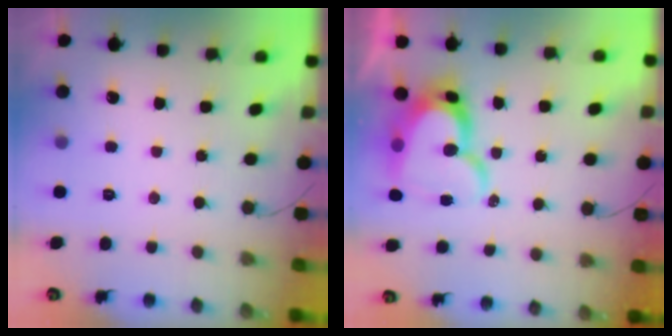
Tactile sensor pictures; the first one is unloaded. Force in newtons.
{"total": 16.6, "press": 16.6, "slide": 1.2}